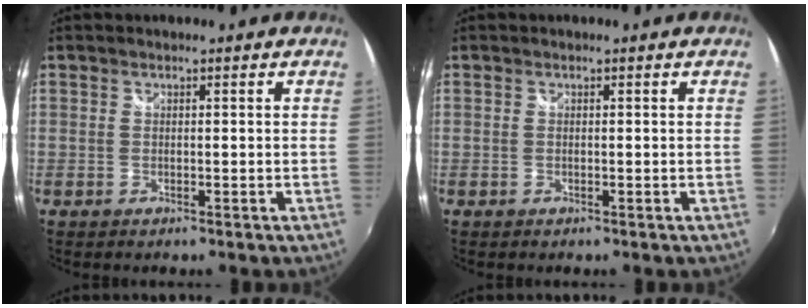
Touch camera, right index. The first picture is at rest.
{"total": 0.0}